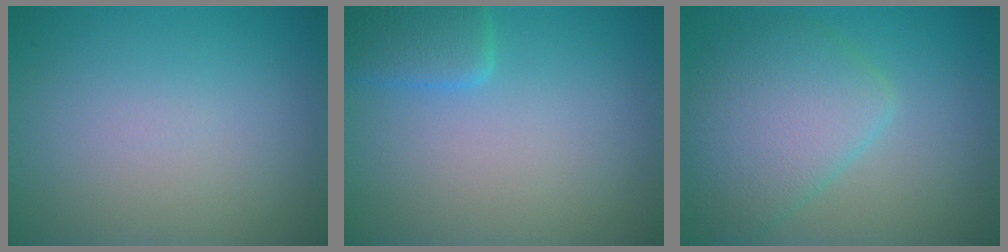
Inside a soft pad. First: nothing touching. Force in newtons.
{"total": 2.6, "press": 2.6, "slide": 0.2}
{"total": 5.4, "press": 5.4, "slide": 0.2}